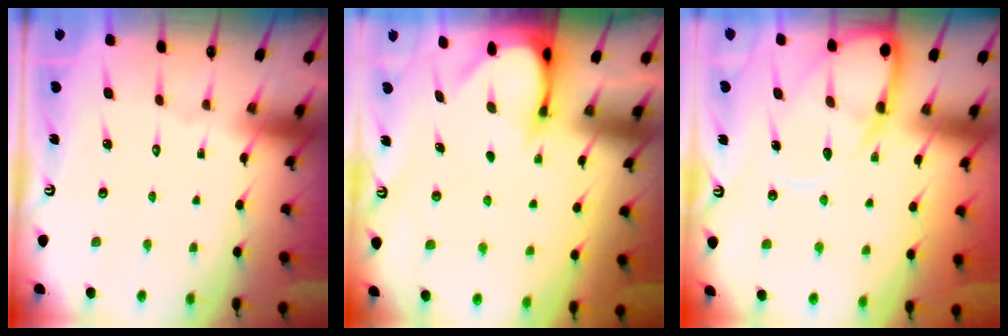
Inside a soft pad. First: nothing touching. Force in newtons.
{"total": 3.4, "press": 3.4, "slide": 0.3}
{"total": 10.7, "press": 10.7, "slide": 1.0}